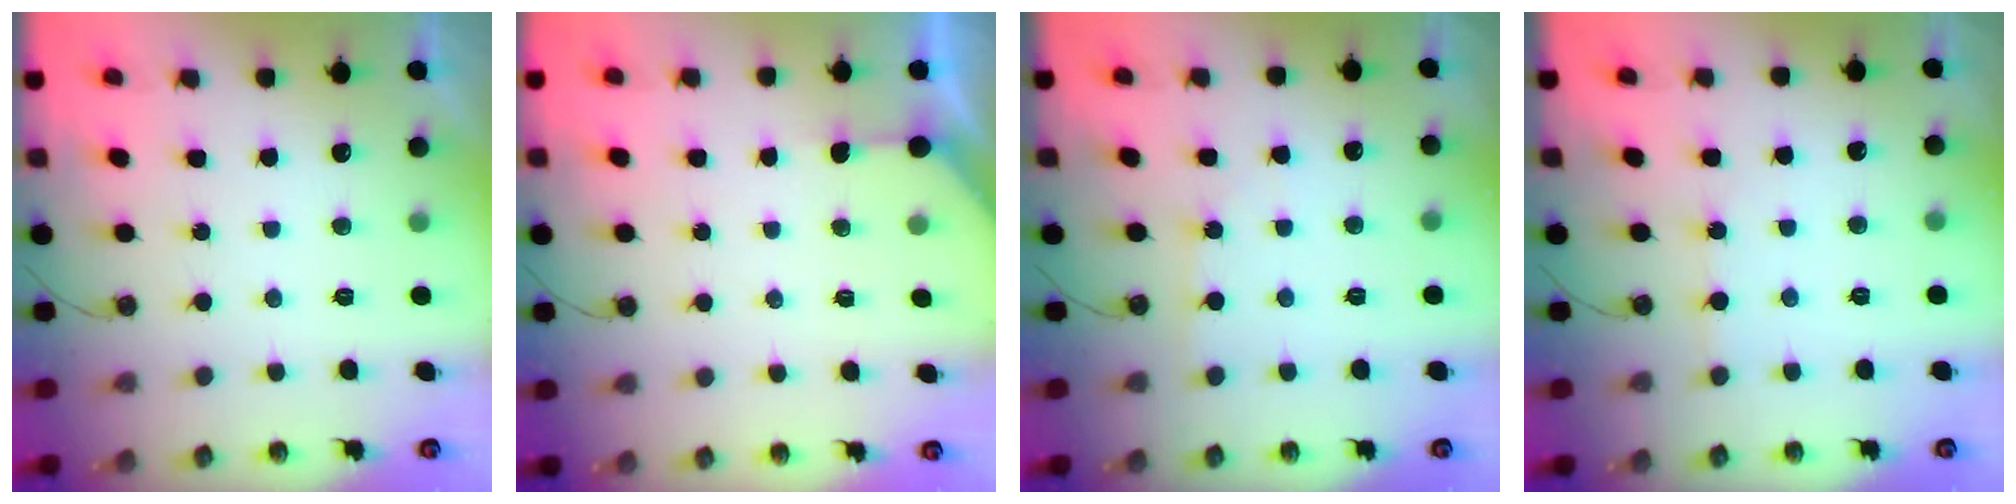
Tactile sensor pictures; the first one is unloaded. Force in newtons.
{"total": 2.7, "press": 2.7, "slide": 0.3}
{"total": 2.7, "press": 2.7, "slide": 0.5}
{"total": 2.4, "press": 2.4, "slide": 0.3}